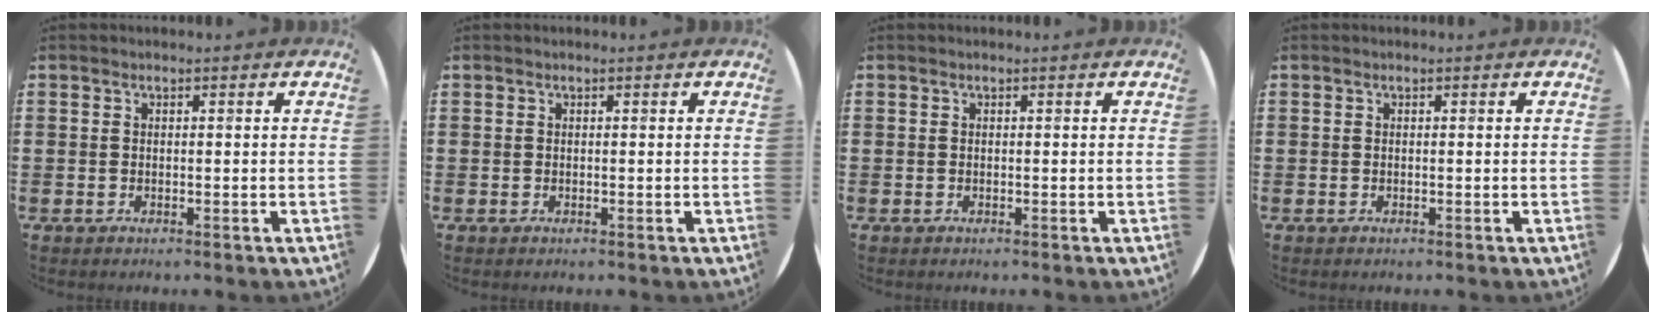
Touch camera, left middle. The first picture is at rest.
{"total": 0.0}
{"total": 0.0}
{"total": 0.0}